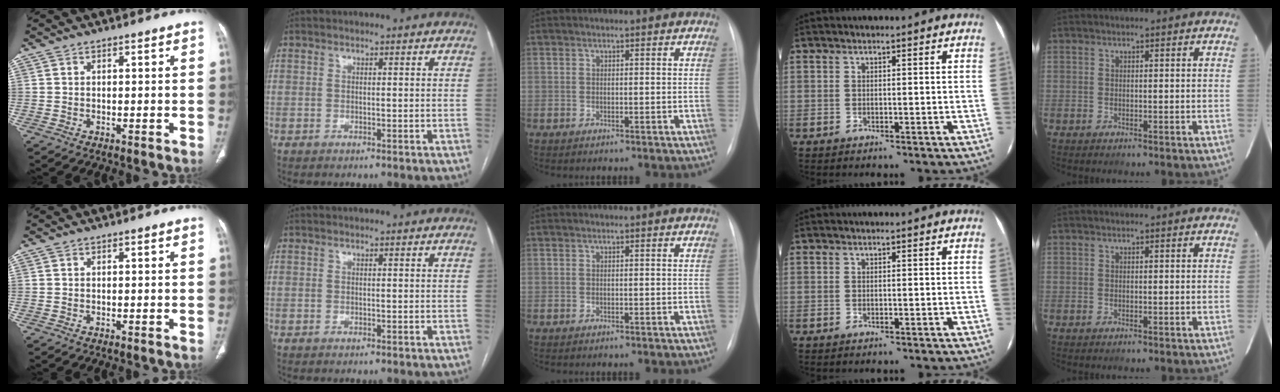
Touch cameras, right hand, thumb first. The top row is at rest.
{}